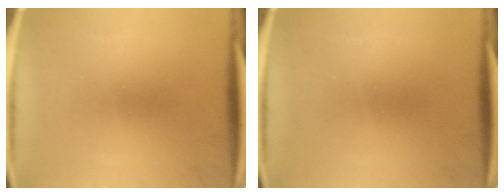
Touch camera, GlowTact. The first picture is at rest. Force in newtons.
{"total": 0.0}